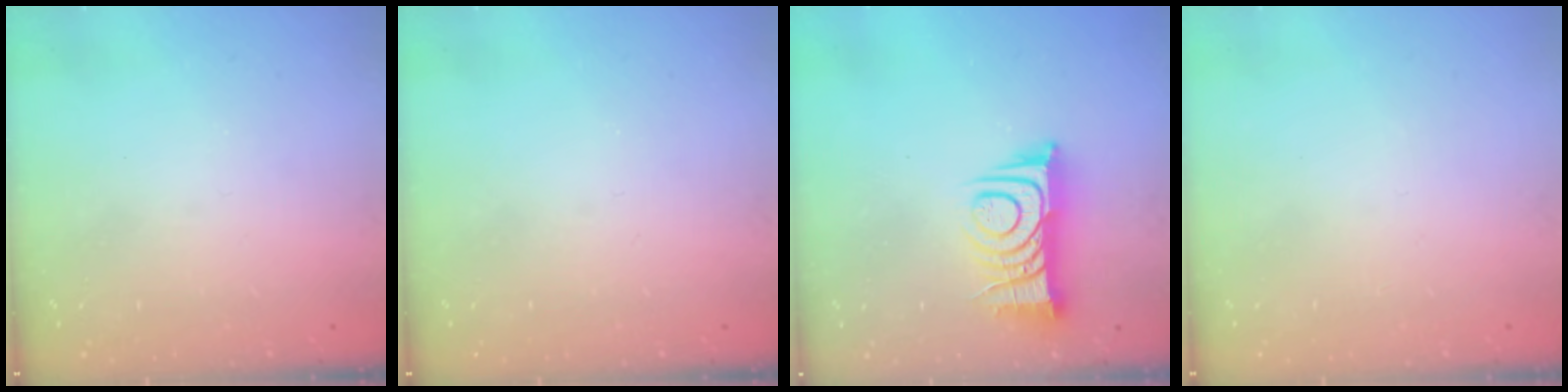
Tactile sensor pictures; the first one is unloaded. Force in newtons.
{"total": 0.0}
{"total": 11.7, "press": 11.6, "slide": 0.9}
{"total": 1.6, "press": 1.5, "slide": 0.1}